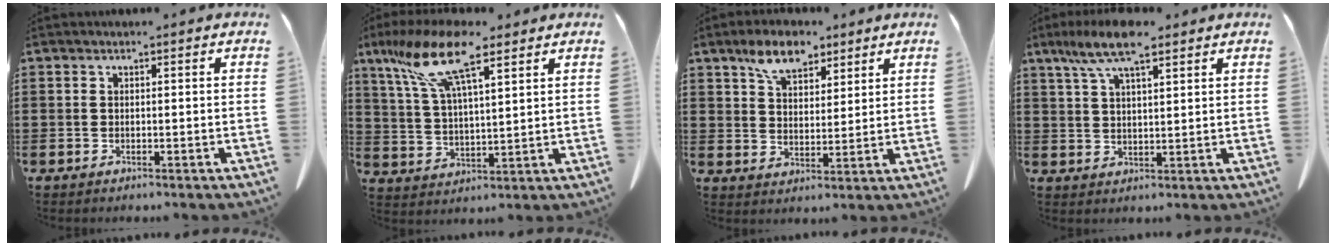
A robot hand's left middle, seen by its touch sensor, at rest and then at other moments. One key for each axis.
{"total": 12.2, "fx": 8.1, "fy": 3.1, "fz": 8.6, "tx": -0.194, "ty": -0.013, "tz": 0.144}
{"total": 7.2, "fx": 5.2, "fy": 3.5, "fz": 3.5, "tx": -0.077, "ty": -0.003, "tz": 0.096}
{"total": 8.5, "fx": 5.6, "fy": 2.2, "fz": 6.0, "tx": -0.128, "ty": -0.001, "tz": 0.101}